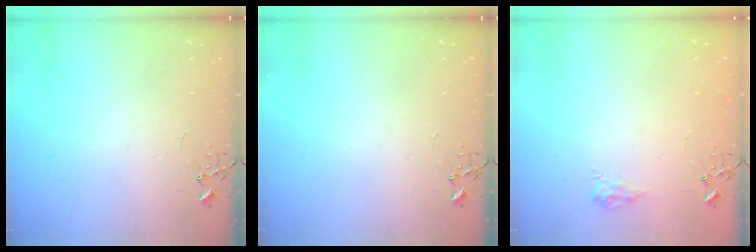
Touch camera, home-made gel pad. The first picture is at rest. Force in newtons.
{"total": 0.0}
{"total": 6.7, "press": 6.6, "slide": 0.9}